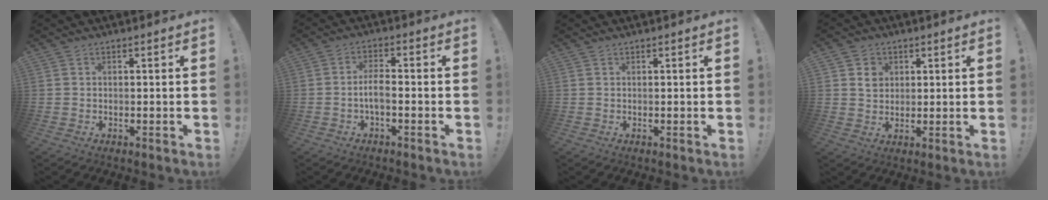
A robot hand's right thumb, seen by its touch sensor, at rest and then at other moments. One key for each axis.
{"total": 5.0, "fx": -1.5, "fy": 1.6, "fz": 4.5, "tx": -0.096, "ty": -0.004, "tz": -0.031}
{"total": 0.0}
{"total": 4.8, "fx": 2.1, "fy": 4.1, "fz": 1.3, "tx": 0.003, "ty": -0.012, "tz": 0.033}